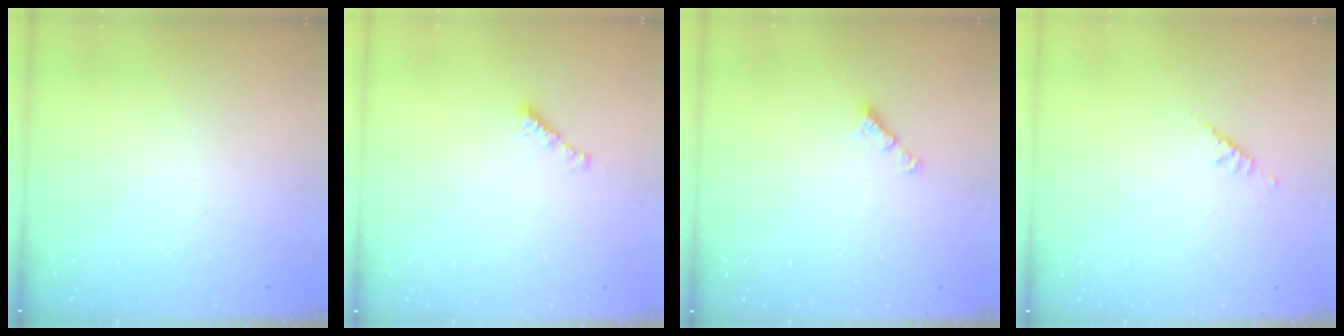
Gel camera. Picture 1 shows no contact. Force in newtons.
{"total": 2.3, "press": 2.2, "slide": 0.4}
{"total": 2.9, "press": 2.9, "slide": 0.3}
{"total": 2.5, "press": 2.4, "slide": 0.7}